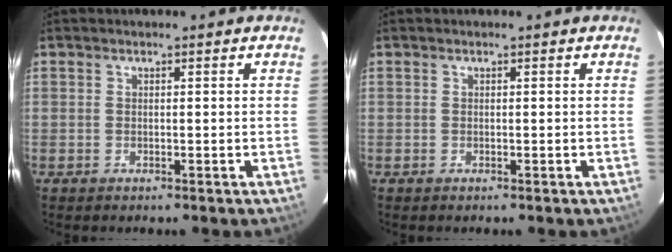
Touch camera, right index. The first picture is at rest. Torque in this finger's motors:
{"motor_torque": [0.00, 0.00, 0.02, 0.00]}